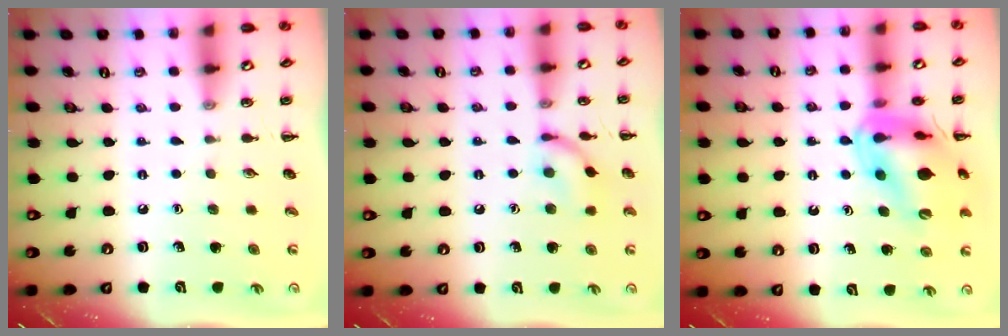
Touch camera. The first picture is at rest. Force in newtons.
{"total": 9.6, "press": 9.6, "slide": 0.4}
{"total": 17.5, "press": 17.3, "slide": 2.6}